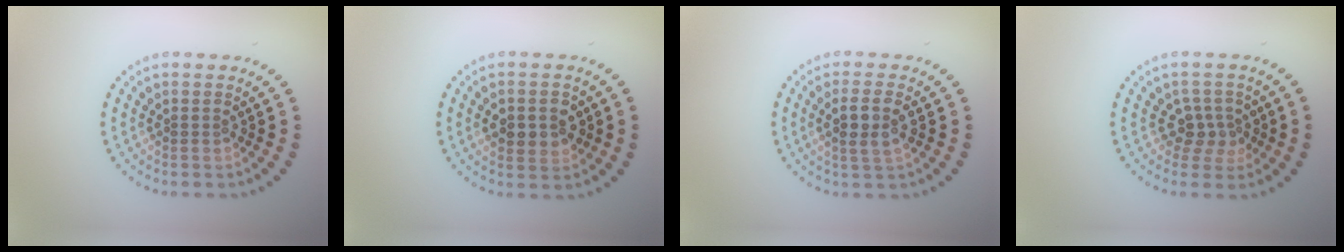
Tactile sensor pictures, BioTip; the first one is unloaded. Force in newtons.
{"total": 3.0, "press": 2.9, "slide": 0.4}
{"total": 2.8, "press": 2.6, "slide": 1.1}
{"total": 2.5, "press": 2.2, "slide": 1.3}